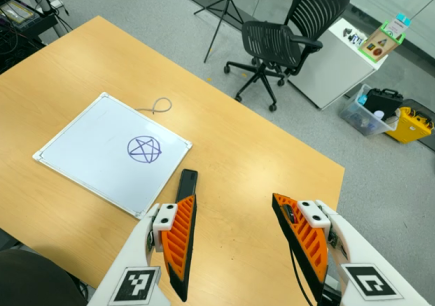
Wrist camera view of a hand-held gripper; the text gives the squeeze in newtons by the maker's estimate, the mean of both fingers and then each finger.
{"total": 0.0}